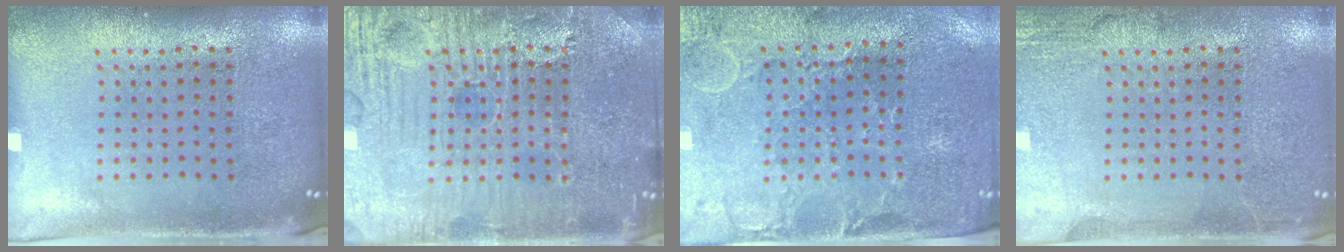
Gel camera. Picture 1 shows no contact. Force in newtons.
{"total": 4.8, "press": 4.7, "slide": 0.5}
{"total": 0.7, "press": 0.5, "slide": 0.4}
{"total": 2.7, "press": 2.7, "slide": 0.3}